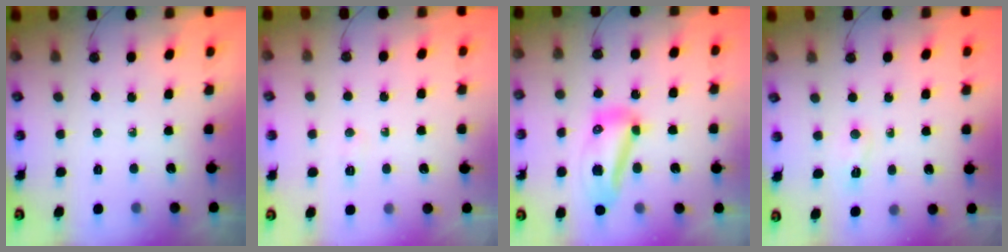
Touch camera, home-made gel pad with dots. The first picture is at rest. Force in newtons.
{"total": 4.1, "press": 4.0, "slide": 1.1}
{"total": 11.2, "press": 11.2, "slide": 1.3}
{"total": 3.1, "press": 2.8, "slide": 1.3}